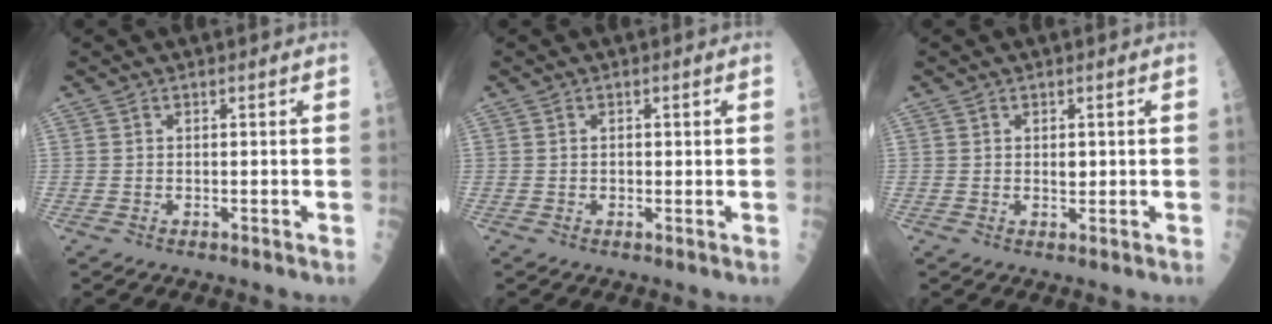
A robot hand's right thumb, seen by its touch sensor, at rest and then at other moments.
{"total": 0.9, "force": [0.2, 0.6, 0.6], "torque": [-0.004, 0.000, 0.003]}
{"total": 1.3, "force": [0.3, 0.8, 1.0], "torque": [-0.008, -0.002, 0.006]}